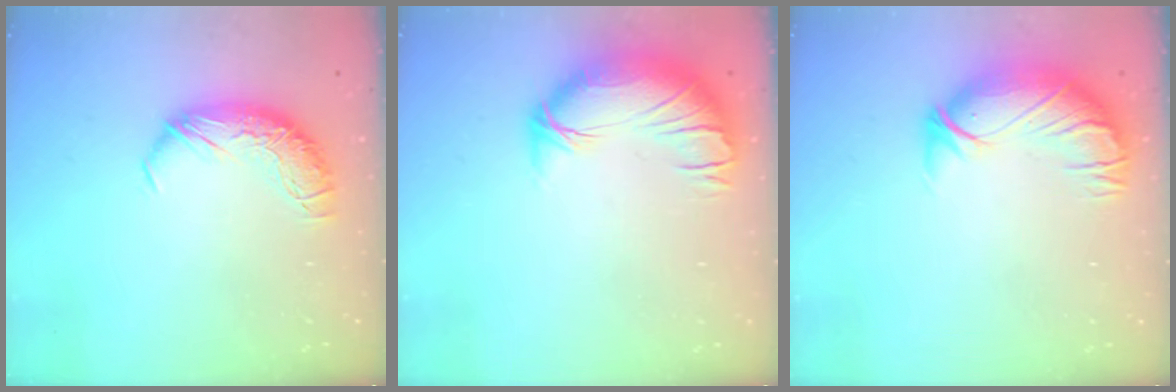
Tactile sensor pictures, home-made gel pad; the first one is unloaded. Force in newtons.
{"total": 2.5, "press": 1.2, "slide": 2.2}
{"total": 2.9, "press": 0.4, "slide": 2.9}